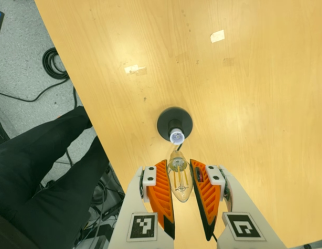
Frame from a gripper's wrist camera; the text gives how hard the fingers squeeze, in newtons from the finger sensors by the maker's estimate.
{"total": 13.4, "left": 13.9, "right": 13.0}